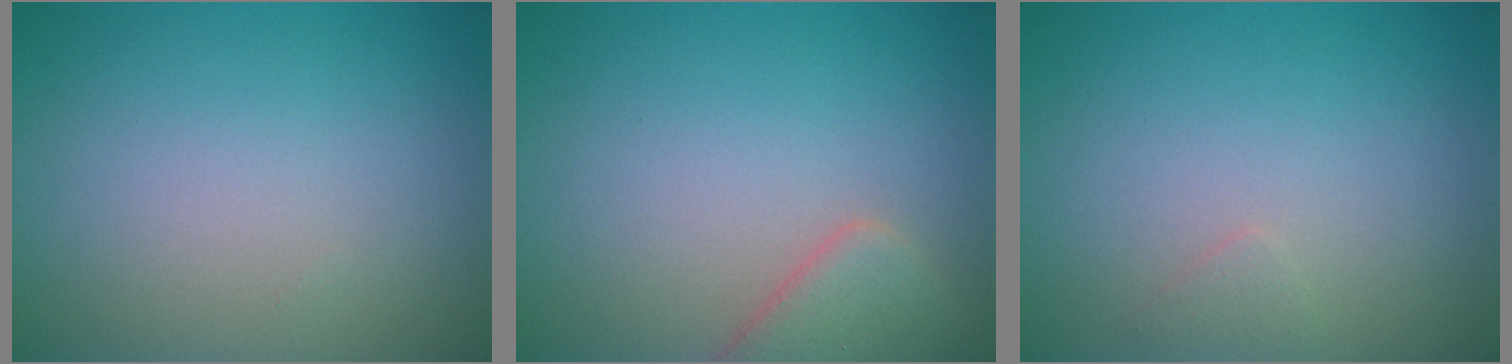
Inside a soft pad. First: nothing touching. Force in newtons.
{"total": 3.4, "press": 3.3, "slide": 0.4}
{"total": 0.7, "press": 0.7, "slide": 0.0}